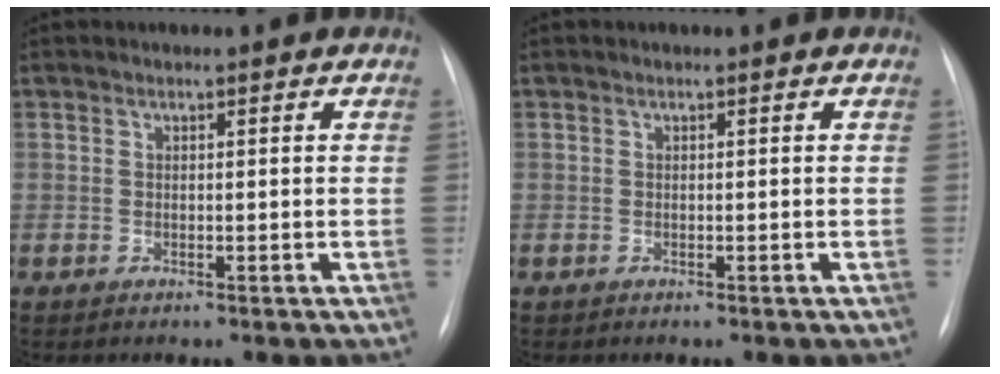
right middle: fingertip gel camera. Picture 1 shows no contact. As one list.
[{"total": 0.0}]